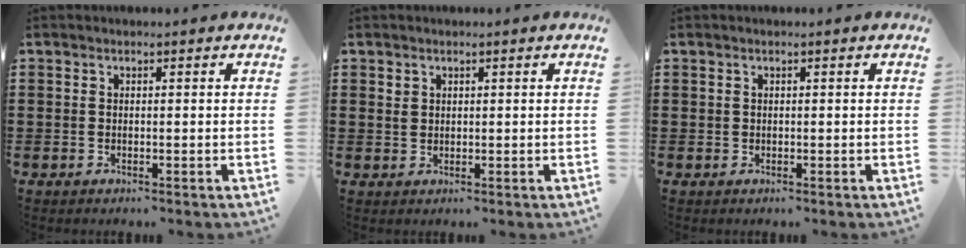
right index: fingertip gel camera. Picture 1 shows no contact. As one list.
[{"total": 1.2, "force": [0.7, 0.9, 0.3], "torque": [-0.007, 0.002, 0.015]}, {"total": 0.0}]